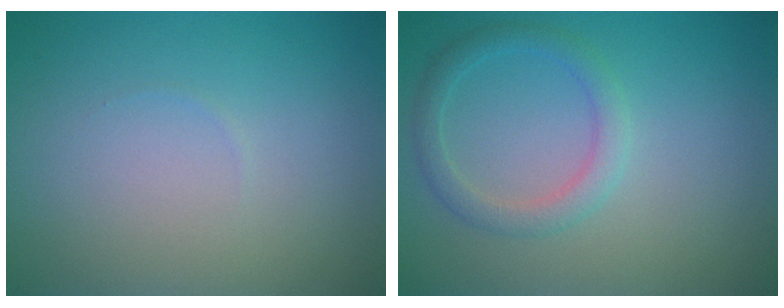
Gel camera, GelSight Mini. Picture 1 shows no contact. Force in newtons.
{"total": 2.3, "press": 2.3, "slide": 0.1}